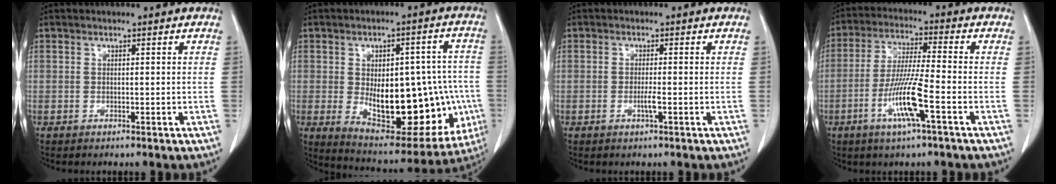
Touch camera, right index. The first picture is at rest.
{"total": 24.6, "force": [-4.0, 11.8, 21.2], "torque": [-0.280, 0.018, -0.025]}
{"total": 2.2, "force": [-0.7, 0.4, 2.0], "torque": [-0.042, -0.001, -0.011]}
{"total": 10.4, "force": [-4.1, 0.4, 9.5], "torque": [-0.191, -0.010, -0.079]}